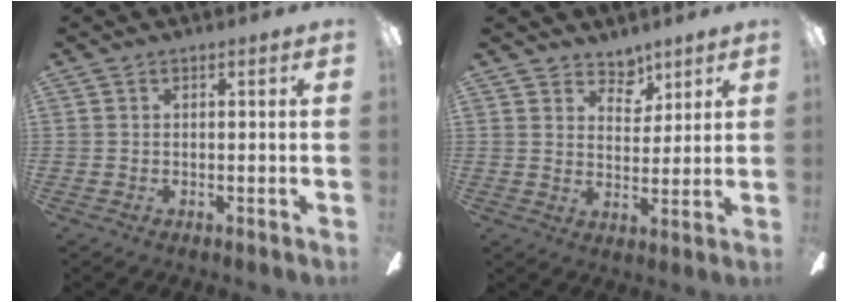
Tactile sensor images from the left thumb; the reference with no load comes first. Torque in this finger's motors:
{"motor_torque": [0.06, 0.02, -0.26, -0.03, -0.02]}